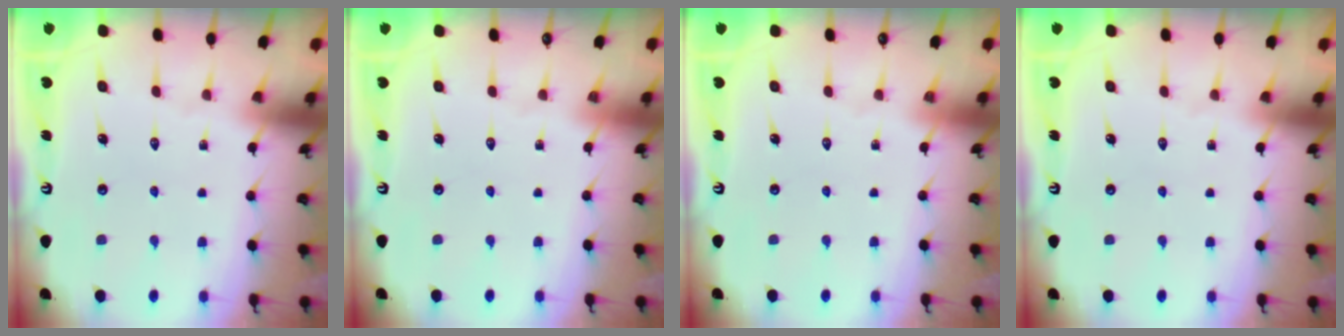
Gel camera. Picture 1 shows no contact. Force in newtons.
{"total": 0.0}
{"total": 0.0}
{"total": 0.0}